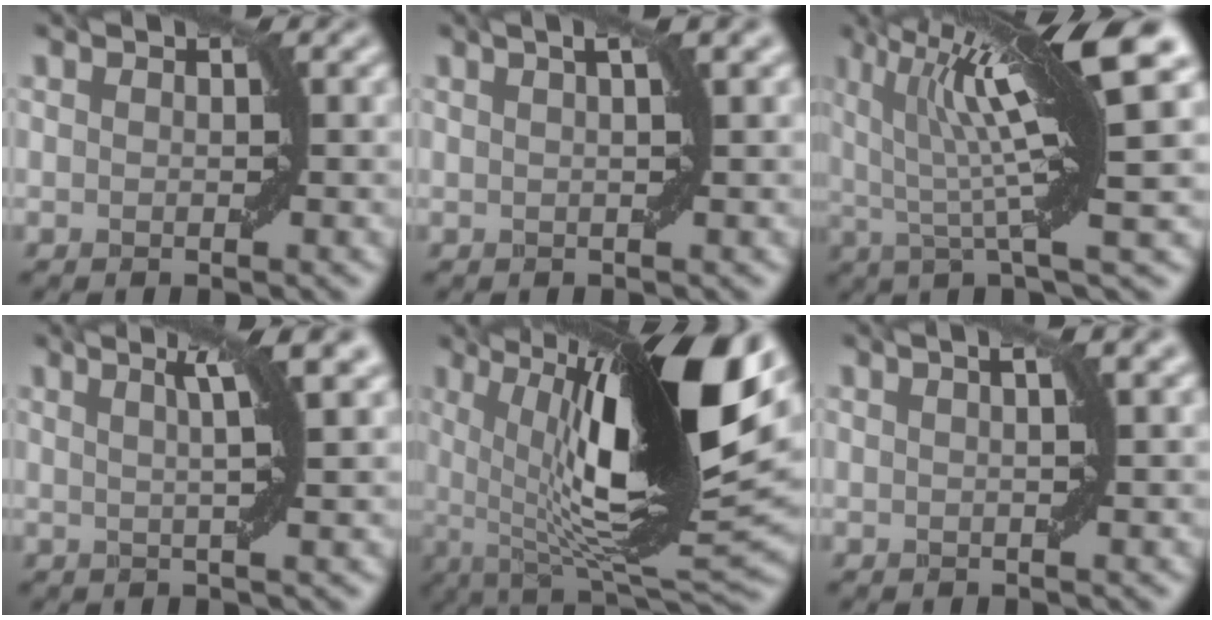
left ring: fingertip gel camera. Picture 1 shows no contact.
{"total": 3.8, "force": [1.8, 1.2, 3.1], "torque": [-0.022, 0.016, 0.001]}
{"total": 12.6, "force": [4.1, 2.4, 11.7], "torque": [-0.182, 0.023, 0.064]}
{"total": 5.3, "force": [2.1, 0.9, 4.8], "torque": [-0.058, 0.015, 0.024]}
{"total": 19.0, "force": [3.9, 5.8, 17.7], "torque": [-0.275, 0.013, 0.069]}
{"total": 3.5, "force": [1.5, 1.2, 2.9], "torque": [-0.017, 0.015, -0.003]}